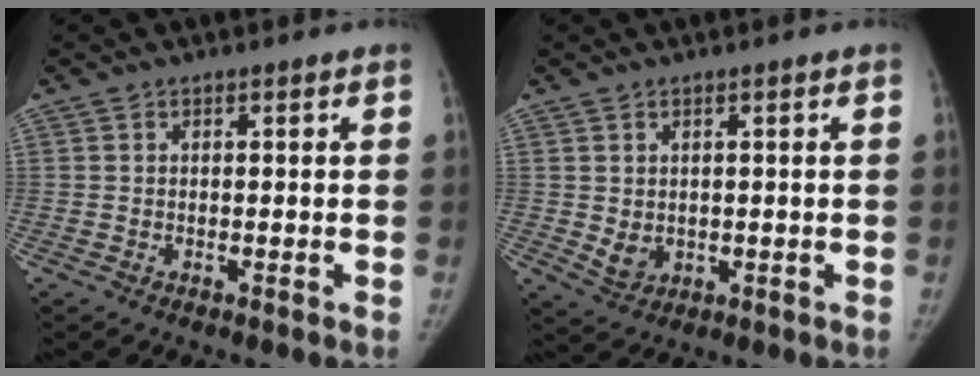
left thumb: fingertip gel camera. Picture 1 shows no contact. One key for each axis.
{"total": 3.4, "fx": 0.2, "fy": 2.7, "fz": 2.1, "tx": -0.025, "ty": -0.009, "tz": 0.016}